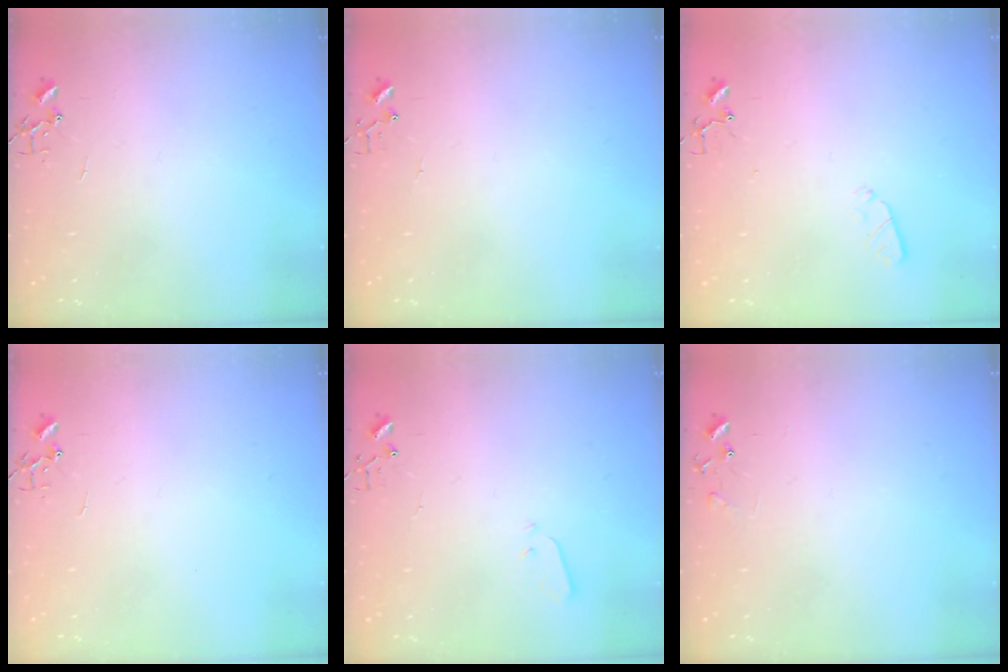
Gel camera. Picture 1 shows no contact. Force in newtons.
{"total": 3.6, "press": 3.6, "slide": 0.4}
{"total": 2.9, "press": 2.8, "slide": 0.5}
{"total": 0.0}
{"total": 3.1, "press": 3.0, "slide": 0.9}
{"total": 6.4, "press": 6.4, "slide": 0.4}